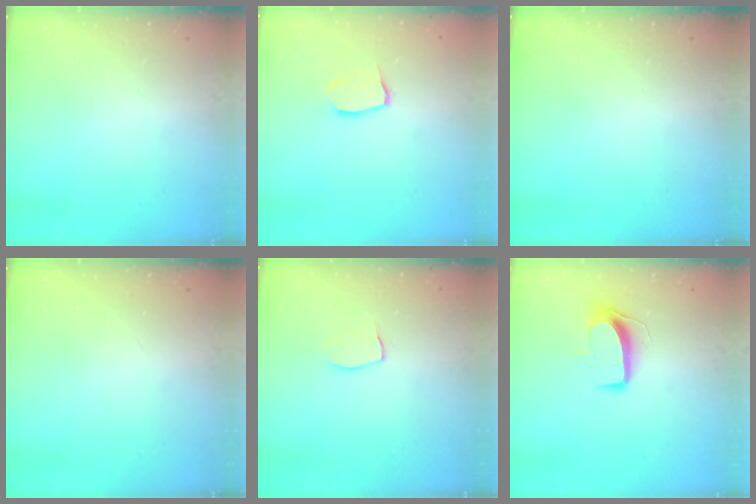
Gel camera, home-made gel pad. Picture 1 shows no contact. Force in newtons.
{"total": 6.8, "press": 6.8, "slide": 0.5}
{"total": 0.0}
{"total": 0.0}
{"total": 5.0, "press": 5.0, "slide": 0.3}
{"total": 9.4, "press": 9.4, "slide": 0.3}